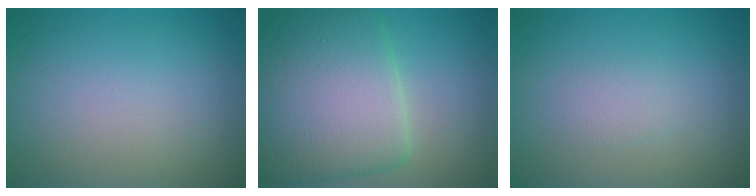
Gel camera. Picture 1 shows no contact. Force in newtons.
{"total": 9.1, "press": 9.1, "slide": 0.2}
{"total": 1.1, "press": 1.1, "slide": 0.1}